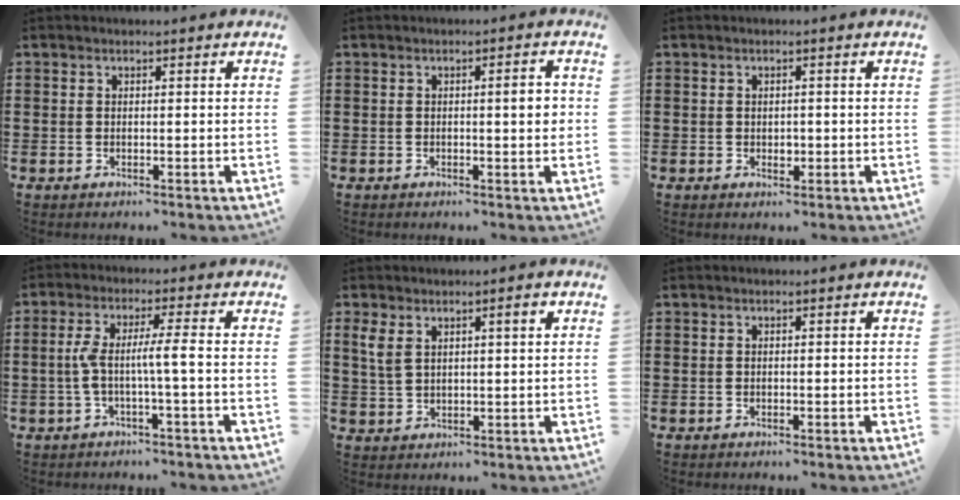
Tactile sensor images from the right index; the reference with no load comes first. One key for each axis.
{"total": 3.1, "fx": 0.2, "fy": 0.4, "fz": 3.1, "tx": -0.044, "ty": -0.002, "tz": 0.001}
{"total": 1.2, "fx": 0.0, "fy": 0.8, "fz": 0.9, "tx": -0.017, "ty": 0.004, "tz": 0.000}
{"total": 5.0, "fx": -0.7, "fy": -0.2, "fz": 5.0, "tx": -0.102, "ty": -0.006, "tz": -0.021}
{"total": 4.9, "fx": 2.3, "fy": 1.9, "fz": 3.9, "tx": -0.075, "ty": 0.004, "tz": 0.039}
{"total": 0.0}